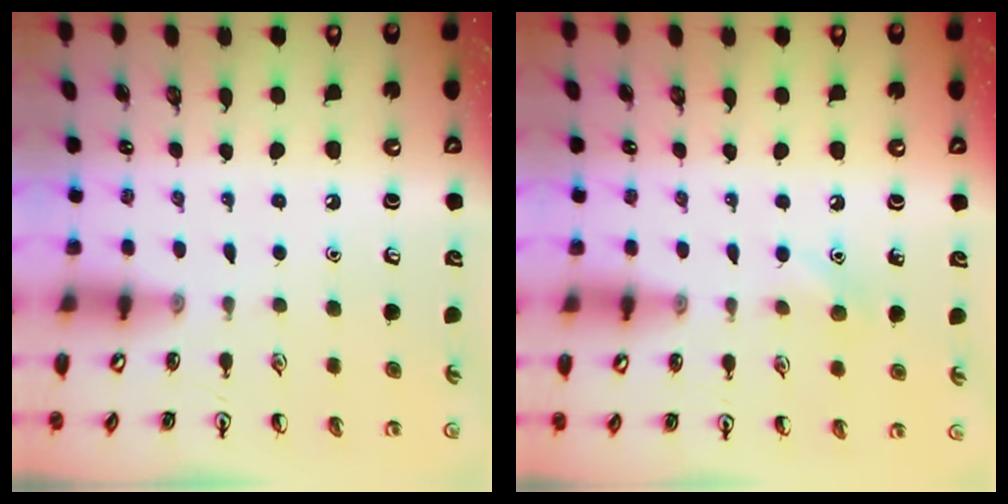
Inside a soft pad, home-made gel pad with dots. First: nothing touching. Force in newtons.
{"total": 6.1, "press": 5.9, "slide": 1.8}